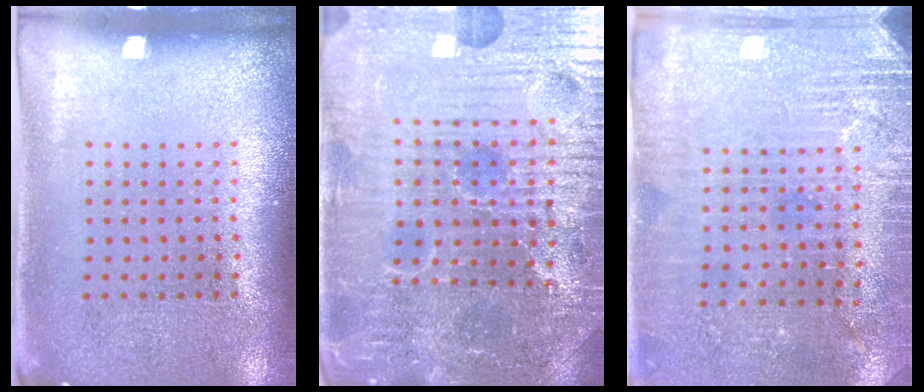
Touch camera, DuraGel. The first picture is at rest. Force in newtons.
{"total": 5.8, "press": 5.6, "slide": 1.8}
{"total": 2.8, "press": 2.8, "slide": 0.4}